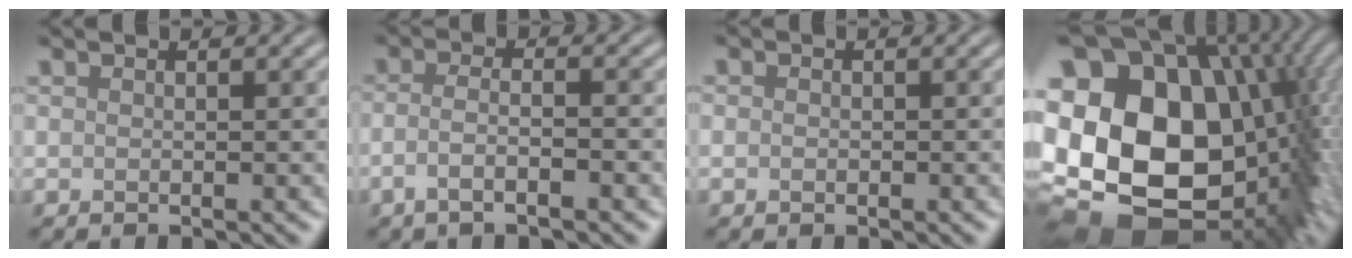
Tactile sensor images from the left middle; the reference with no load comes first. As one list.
[{"total": 2.8, "force": [-1.4, 0.8, 2.3], "torque": [-0.042, 0.001, -0.035]}, {"total": 0.8, "force": [-0.1, 0.7, 0.3], "torque": [-0.003, -0.004, -0.005]}, {"total": 21.9, "force": [0.0, 15.8, 15.1], "torque": [-0.300, -0.008, 0.029]}]